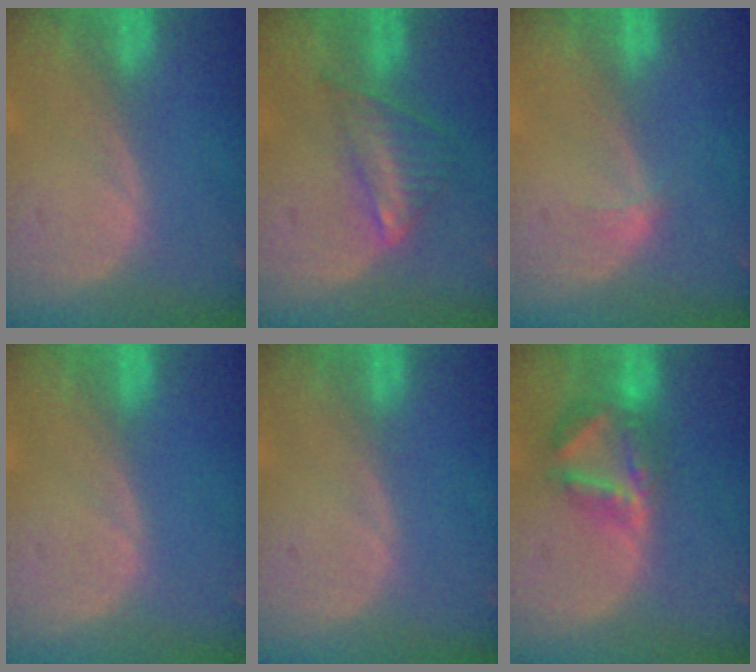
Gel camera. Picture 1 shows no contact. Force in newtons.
{"total": 6.1, "press": 5.3, "slide": 3.0}
{"total": 1.0, "press": 1.0, "slide": 0.1}
{"total": 0.0}
{"total": 0.0}
{"total": 6.0, "press": 6.0, "slide": 0.3}